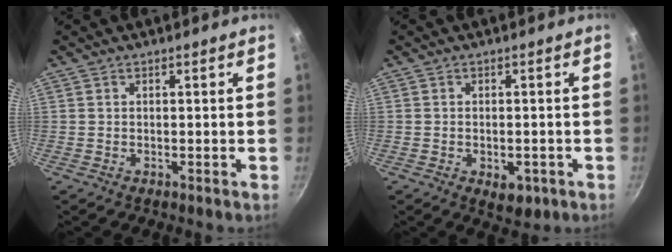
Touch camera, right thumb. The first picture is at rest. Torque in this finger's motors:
{"motor_torque": [-0.25, 0.13, -0.01, -0.04, 0.00]}